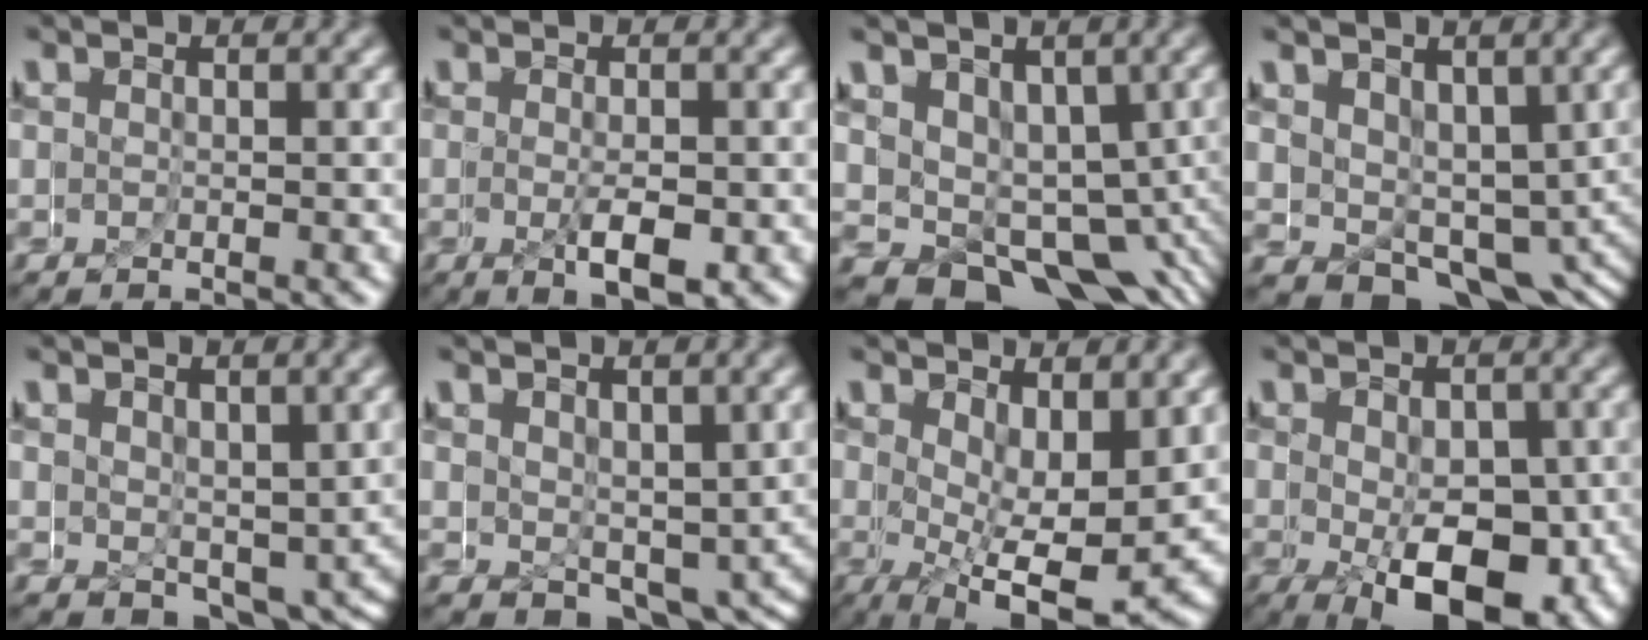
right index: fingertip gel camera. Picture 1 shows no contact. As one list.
[{"total": 2.6, "force": [-0.7, 0.7, 2.4], "torque": [-0.031, -0.013, -0.006]}, {"total": 10.3, "force": [-4.4, 7.5, 5.4], "torque": [-0.109, -0.036, -0.069]}, {"total": 8.1, "force": [-4.3, 5.6, 4.0], "torque": [-0.079, -0.039, -0.063]}, {"total": 2.7, "force": [-1.5, 1.7, 1.5], "torque": [-0.031, -0.027, -0.010]}, {"total": 3.1, "force": [-1.6, 2.1, 1.6], "torque": [-0.033, -0.025, -0.014]}, {"total": 7.0, "force": [-2.3, 3.4, 5.7], "torque": [-0.083, -0.036, -0.025]}, {"total": 6.5, "force": [-2.6, 2.7, 5.2], "torque": [-0.072, -0.031, -0.026]}]